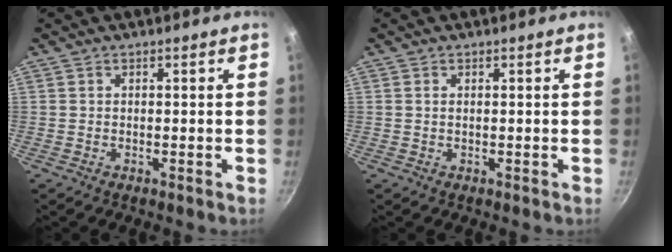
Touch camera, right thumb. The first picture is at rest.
{"total": 0.5, "force": [0.1, 0.3, 0.4], "torque": [-0.010, 0.003, 0.004]}